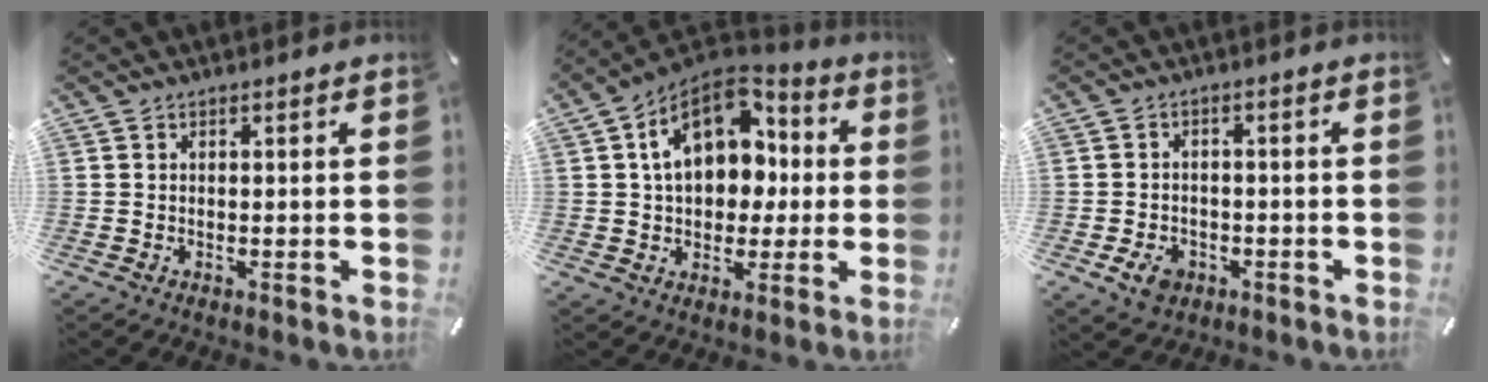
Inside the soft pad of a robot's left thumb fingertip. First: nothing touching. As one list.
[{"total": 16.6, "force": [4.1, 12.3, 10.3], "torque": [-0.180, -0.014, 0.076]}, {"total": 5.0, "force": [-2.4, 3.8, 2.2], "torque": [-0.053, 0.008, -0.046]}]